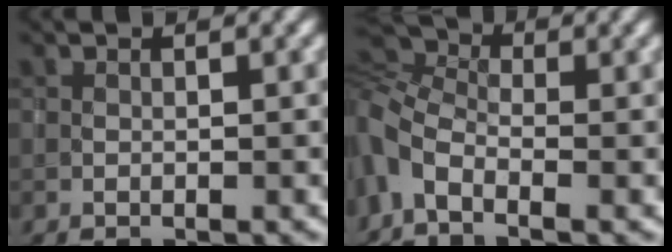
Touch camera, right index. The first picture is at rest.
{"total": 5.9, "force": [-2.0, 3.4, 4.4], "torque": [-0.107, 0.001, -0.061]}